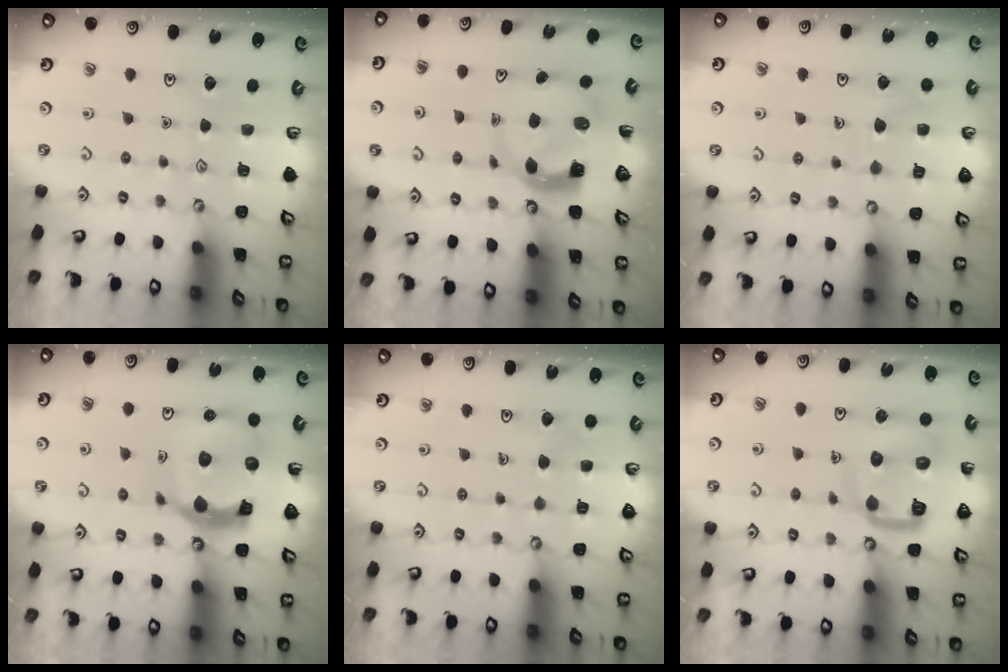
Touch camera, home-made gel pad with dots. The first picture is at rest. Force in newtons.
{"total": 4.0, "press": 3.9, "slide": 0.6}
{"total": 6.6, "press": 6.6, "slide": 0.6}
{"total": 18.6, "press": 18.5, "slide": 2.2}
{"total": 3.7, "press": 3.7, "slide": 0.4}
{"total": 12.5, "press": 12.4, "slide": 1.5}